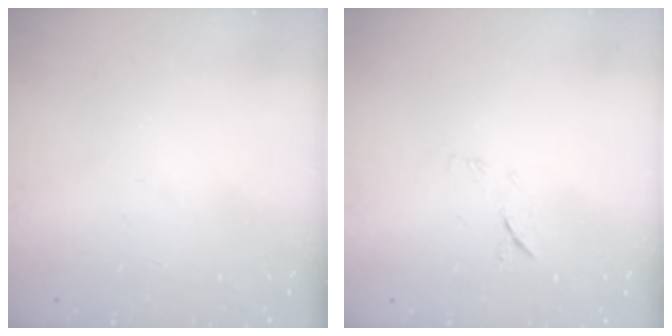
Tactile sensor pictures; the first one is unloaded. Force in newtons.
{"total": 6.8, "press": 6.7, "slide": 0.8}